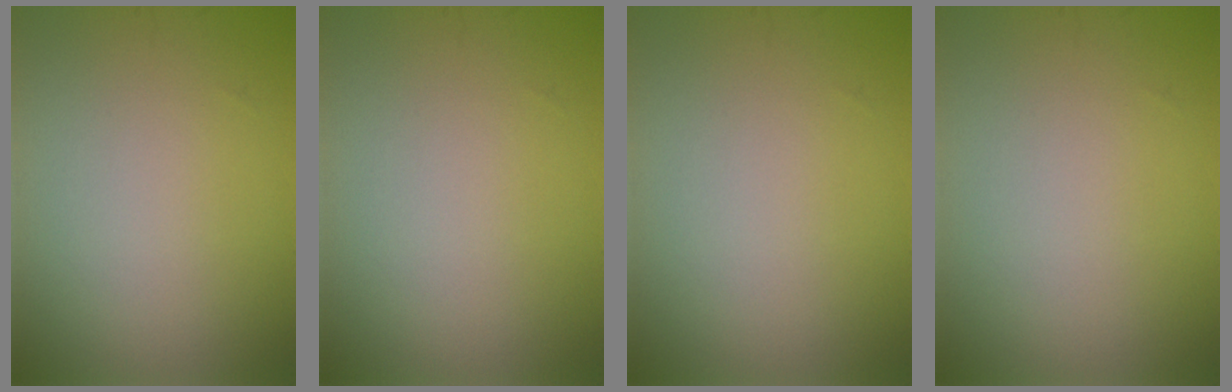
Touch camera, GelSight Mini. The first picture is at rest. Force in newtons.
{"total": 0.0}
{"total": 0.0}
{"total": 0.0}